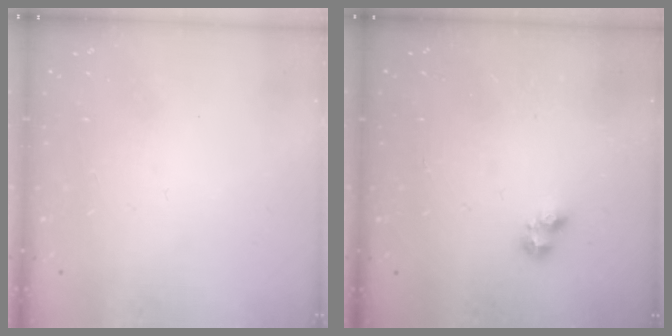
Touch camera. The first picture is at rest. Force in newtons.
{"total": 2.8, "press": 2.7, "slide": 0.5}